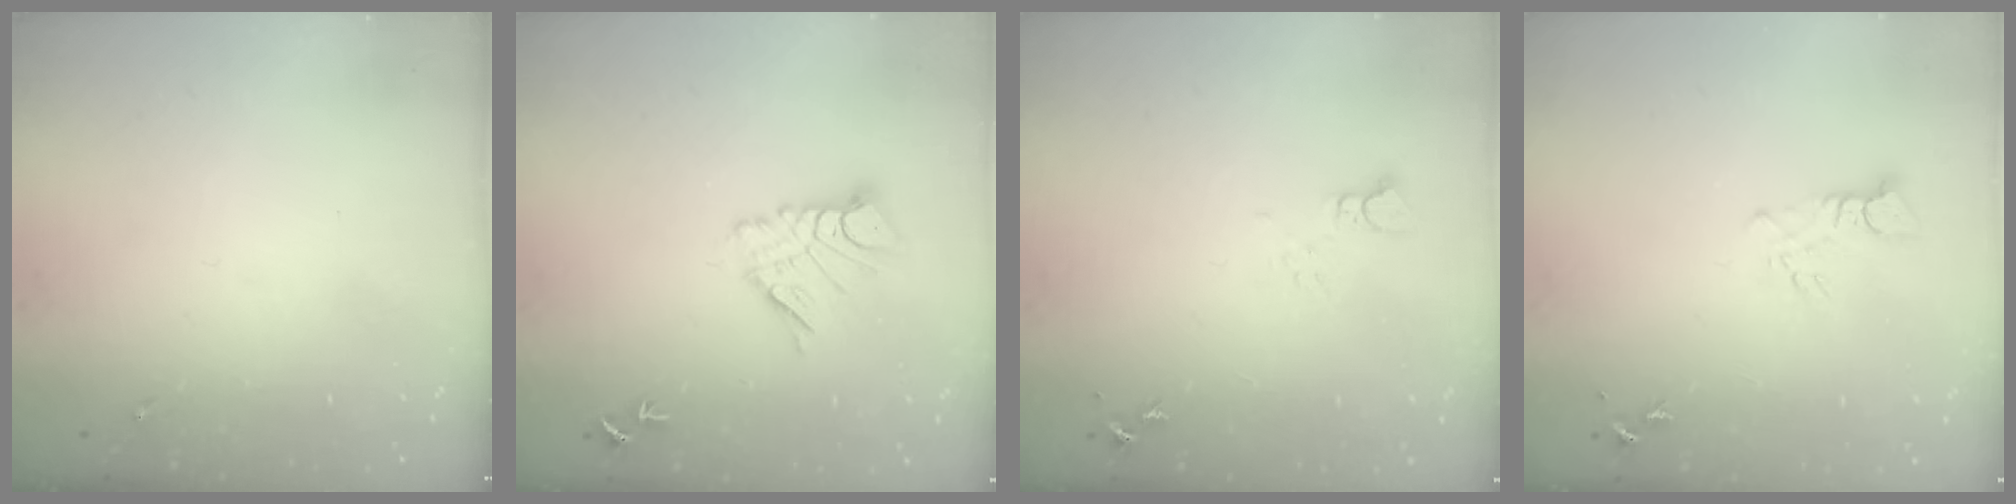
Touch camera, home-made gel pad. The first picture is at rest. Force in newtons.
{"total": 9.8, "press": 9.8, "slide": 0.9}
{"total": 3.5, "press": 3.5, "slide": 0.4}
{"total": 4.0, "press": 4.0, "slide": 0.4}